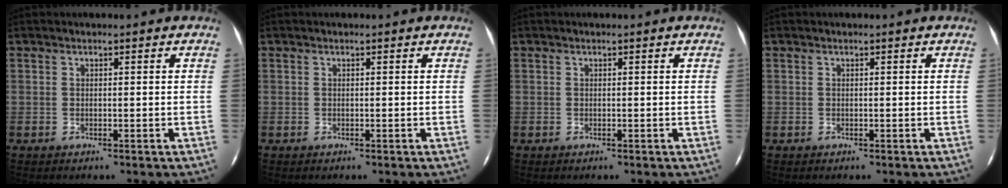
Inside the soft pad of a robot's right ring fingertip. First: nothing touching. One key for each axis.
{"total": 0.0}
{"total": 0.0}
{"total": 0.0}